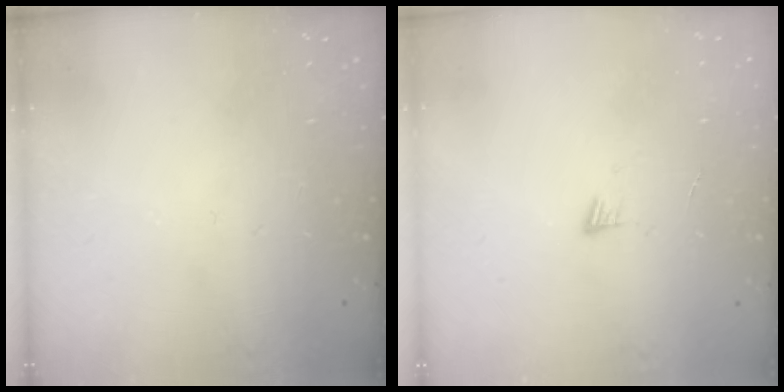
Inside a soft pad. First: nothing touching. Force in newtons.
{"total": 3.5, "press": 3.4, "slide": 0.4}